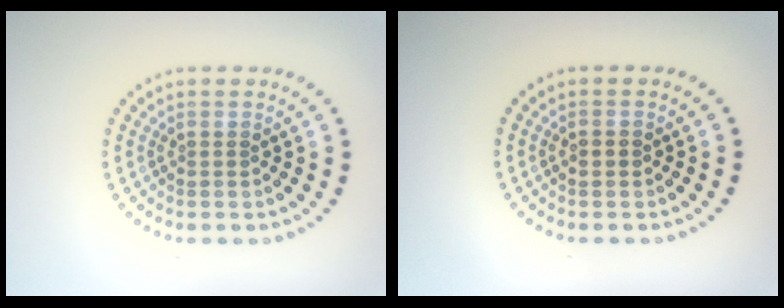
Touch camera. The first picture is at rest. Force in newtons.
{"total": 1.2, "press": 1.2, "slide": 0.1}